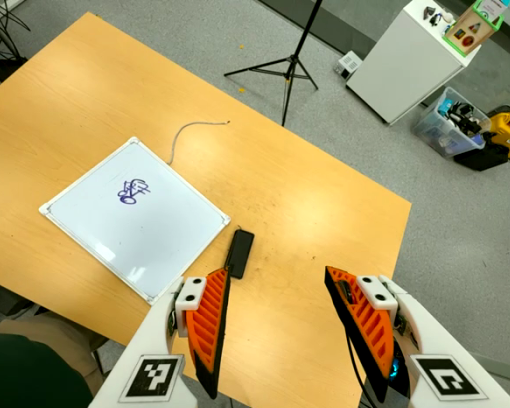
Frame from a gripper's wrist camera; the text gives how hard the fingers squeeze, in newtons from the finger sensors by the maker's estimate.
{"total": 0.0}